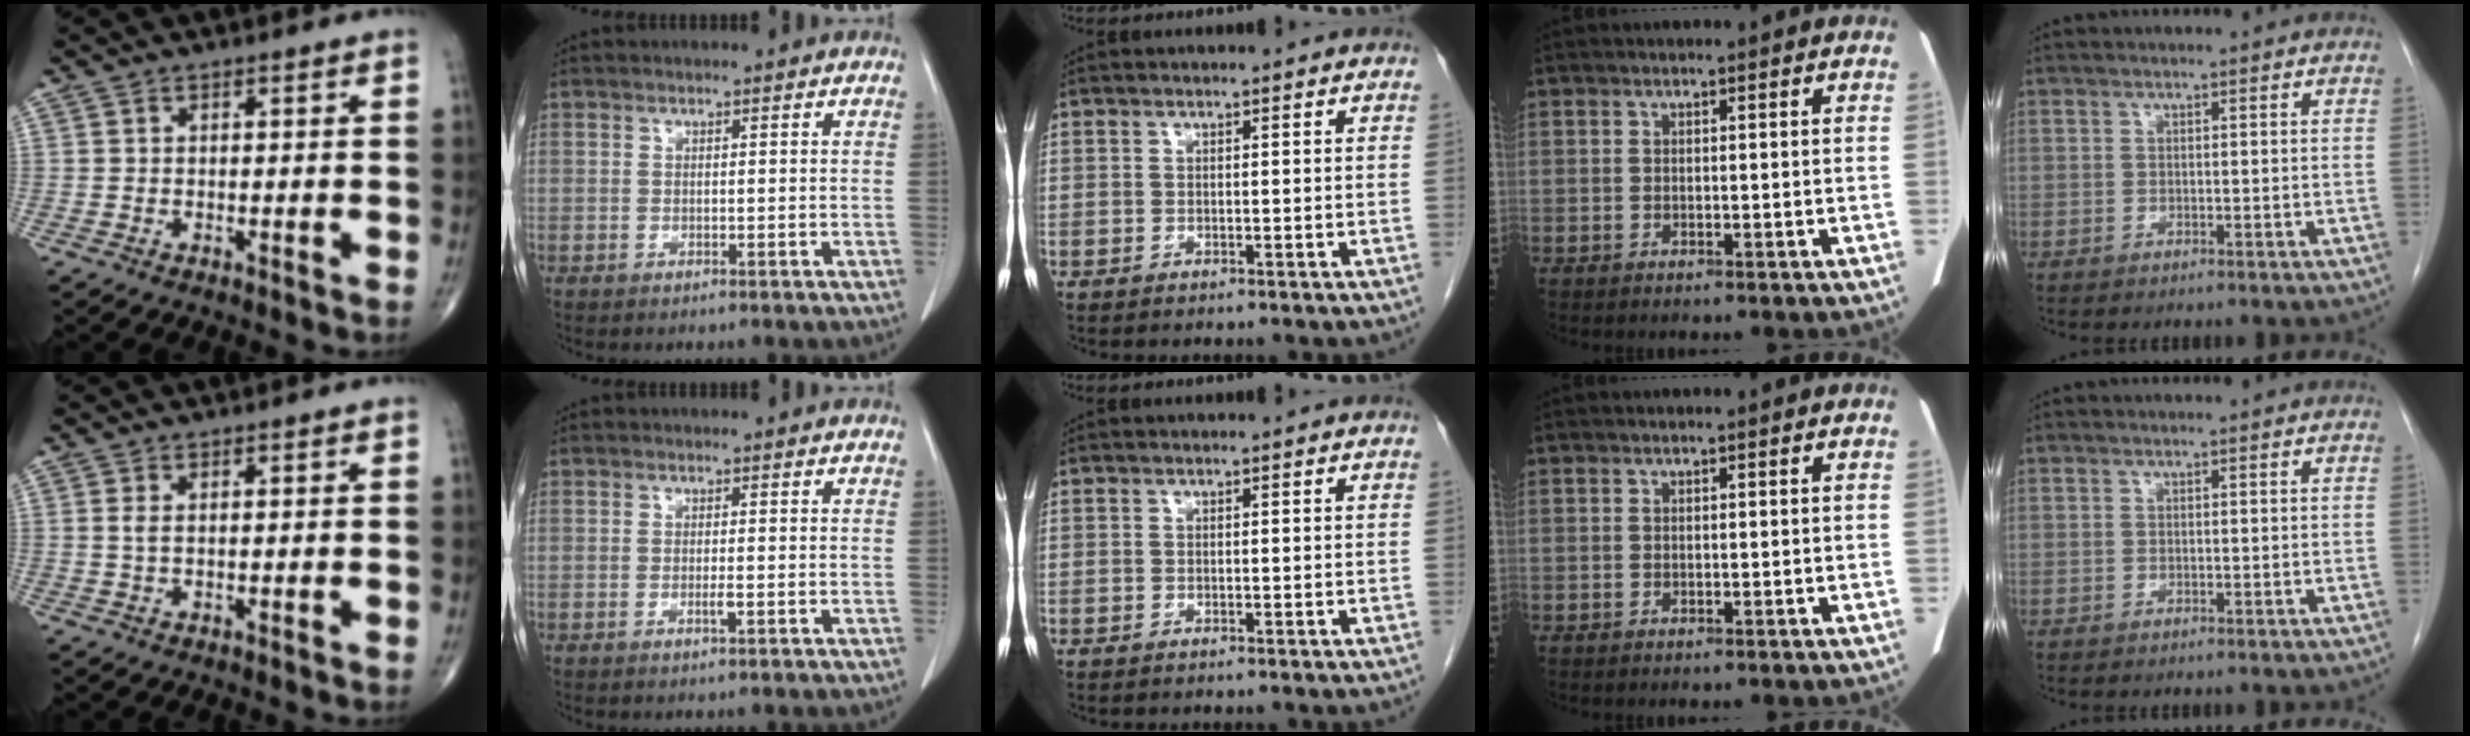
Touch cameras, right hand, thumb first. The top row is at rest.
{"thumb": {"total": 0.7, "force": [0.1, 0.3, 0.6], "torque": [-0.018, 0.002, 0.004]}, "index": {"total": 1.2, "force": [-0.4, 0.0, 1.1], "torque": [-0.024, -0.002, -0.007]}}